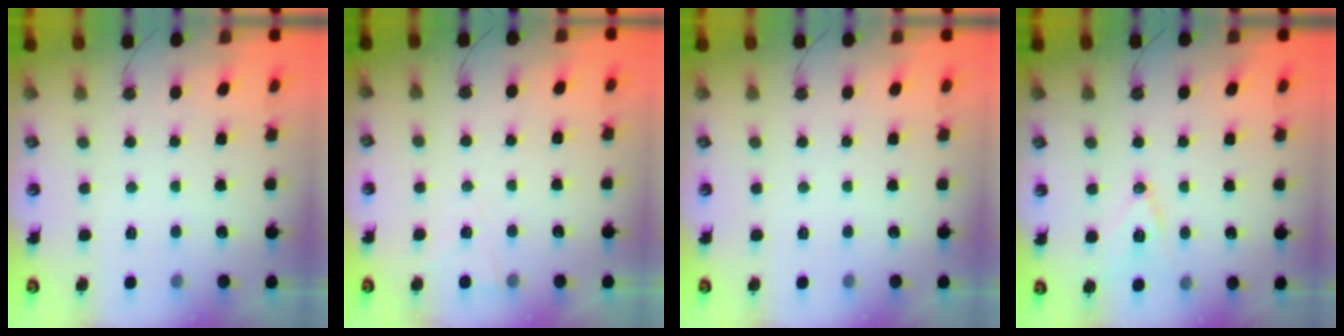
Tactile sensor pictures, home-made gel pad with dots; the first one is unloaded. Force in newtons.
{"total": 2.6, "press": 2.1, "slide": 1.5}
{"total": 0.0}
{"total": 10.7, "press": 10.1, "slide": 3.4}